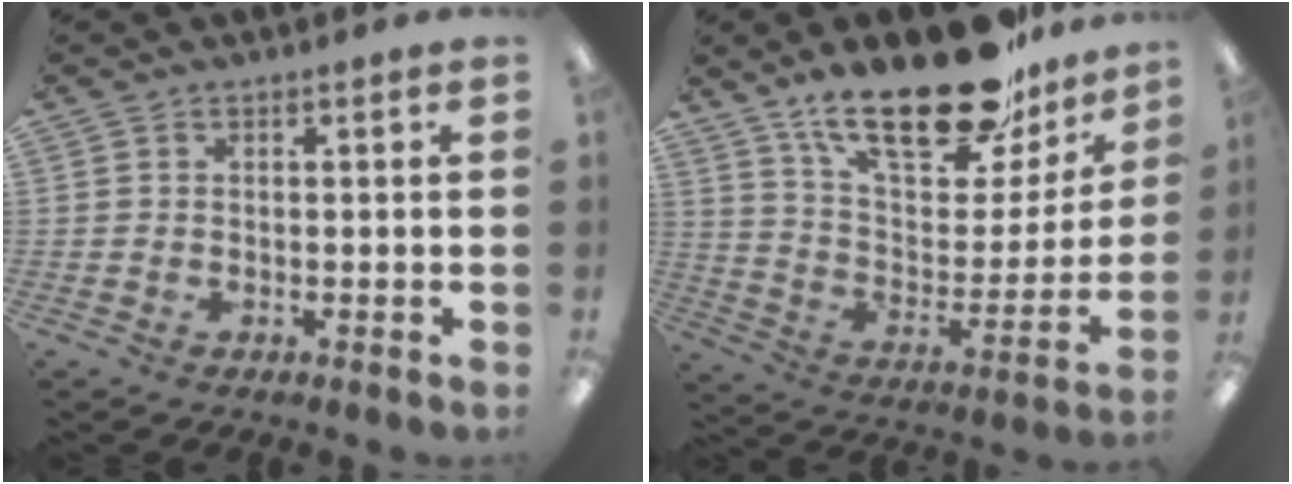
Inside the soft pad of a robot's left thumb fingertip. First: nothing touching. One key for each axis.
{"total": 27.3, "fx": 19.0, "fy": 10.8, "fz": 16.3, "tx": -0.248, "ty": -0.113, "tz": 0.323}